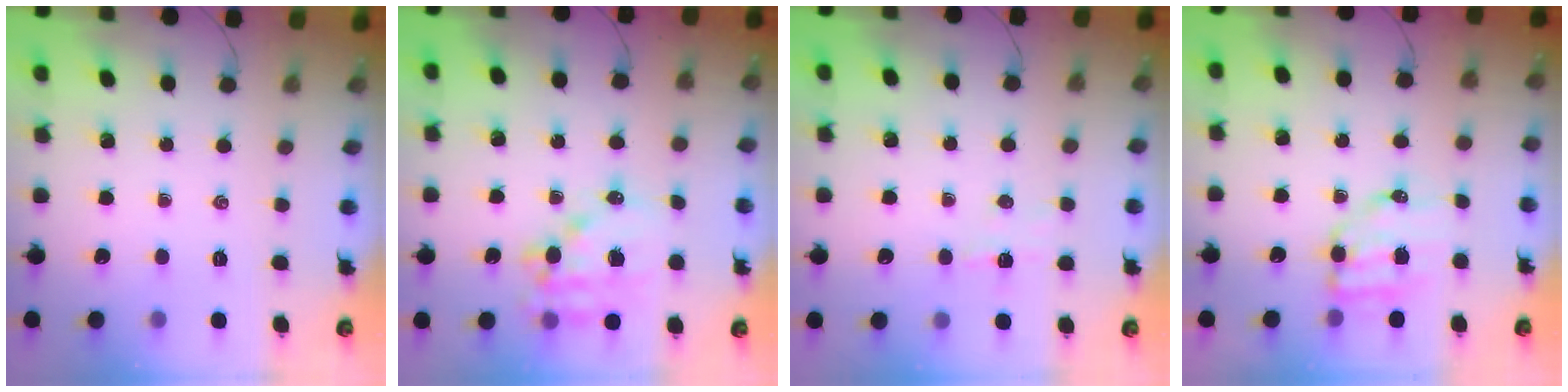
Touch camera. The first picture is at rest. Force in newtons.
{"total": 14.0, "press": 13.6, "slide": 3.1}
{"total": 3.9, "press": 3.7, "slide": 1.2}
{"total": 7.7, "press": 7.6, "slide": 1.1}